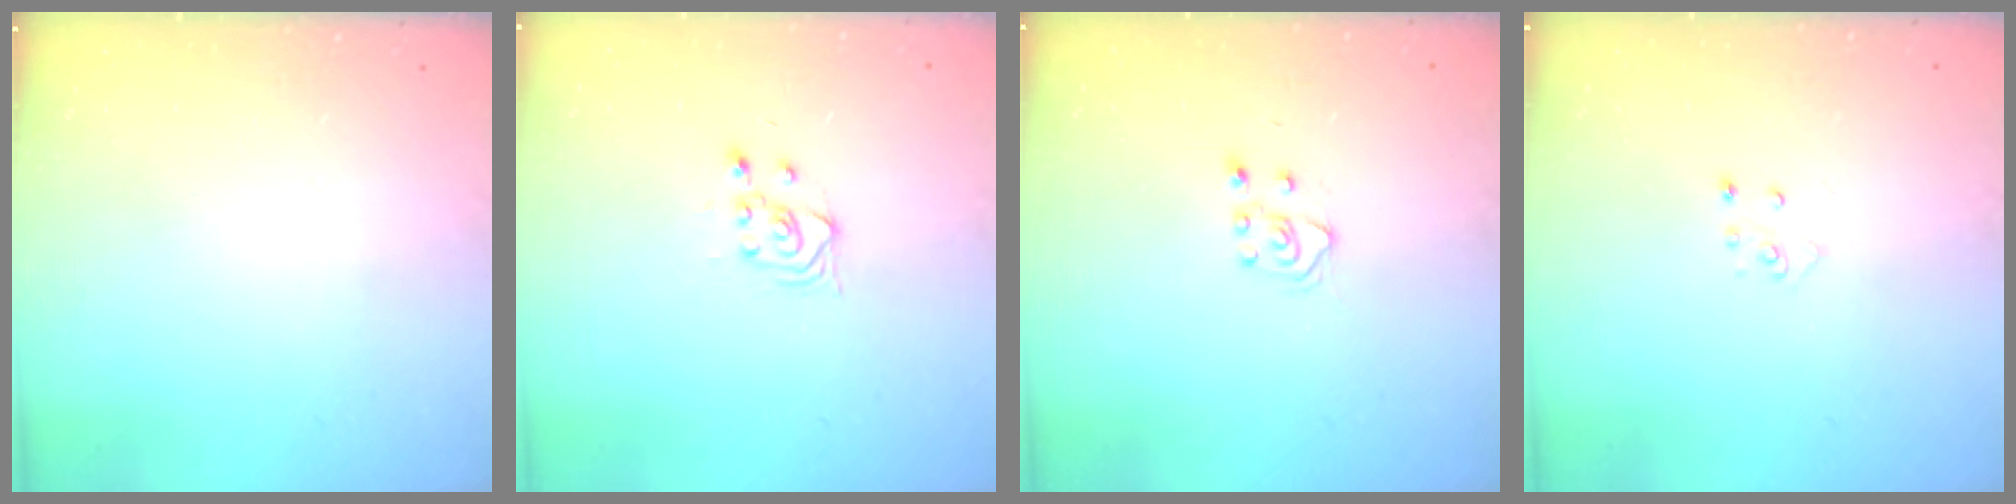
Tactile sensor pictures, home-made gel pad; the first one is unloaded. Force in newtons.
{"total": 3.4, "press": 3.1, "slide": 1.4}
{"total": 4.9, "press": 4.8, "slide": 0.8}
{"total": 3.4, "press": 3.4, "slide": 0.3}